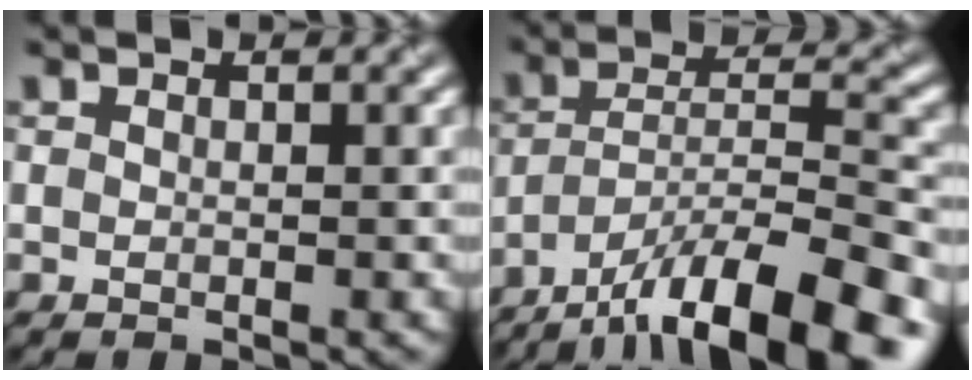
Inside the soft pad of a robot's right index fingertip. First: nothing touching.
{"total": 12.9, "force": [-9.7, 3.0, 7.9], "torque": [-0.132, 0.010, -0.164]}